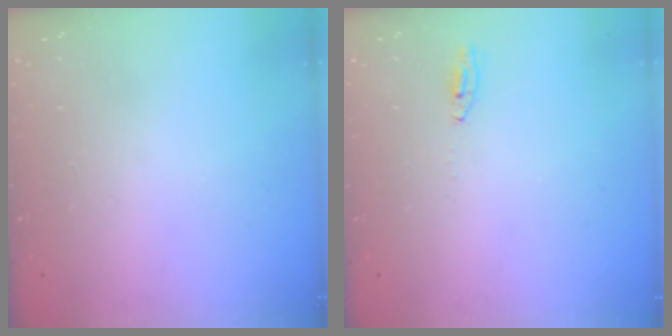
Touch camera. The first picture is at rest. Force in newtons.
{"total": 2.0, "press": 2.0, "slide": 0.2}